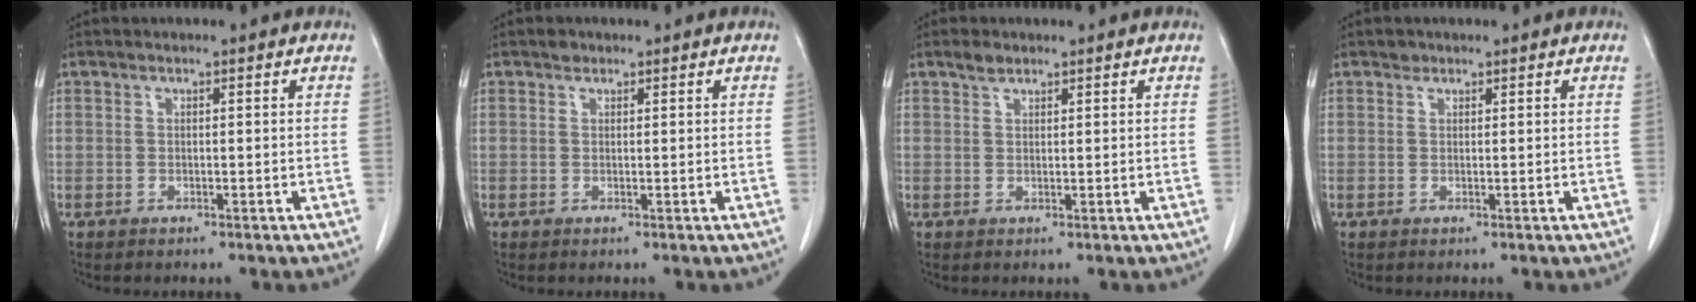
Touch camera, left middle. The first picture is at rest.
{"total": 0.9, "force": [0.6, 0.6, 0.1], "torque": [-0.001, 0.002, 0.008]}
{"total": 1.6, "force": [1.3, 0.8, 0.6], "torque": [-0.016, 0.003, 0.024]}
{"total": 0.8, "force": [0.6, 0.5, 0.0], "torque": [0.002, -0.002, 0.007]}